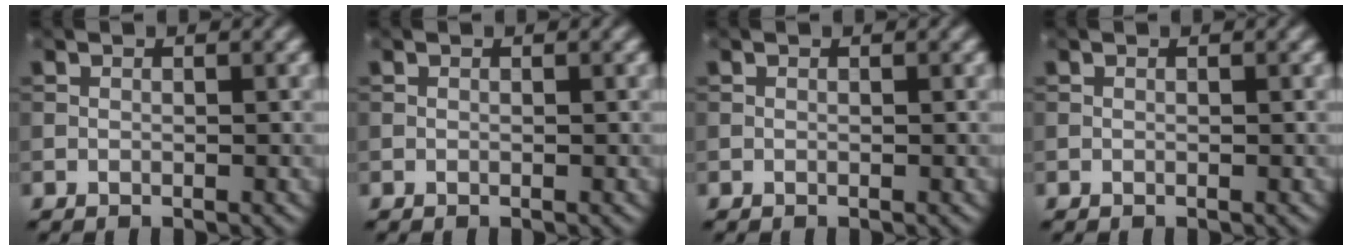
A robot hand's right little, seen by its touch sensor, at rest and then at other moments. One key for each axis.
{"total": 0.0}
{"total": 0.0}
{"total": 0.0}